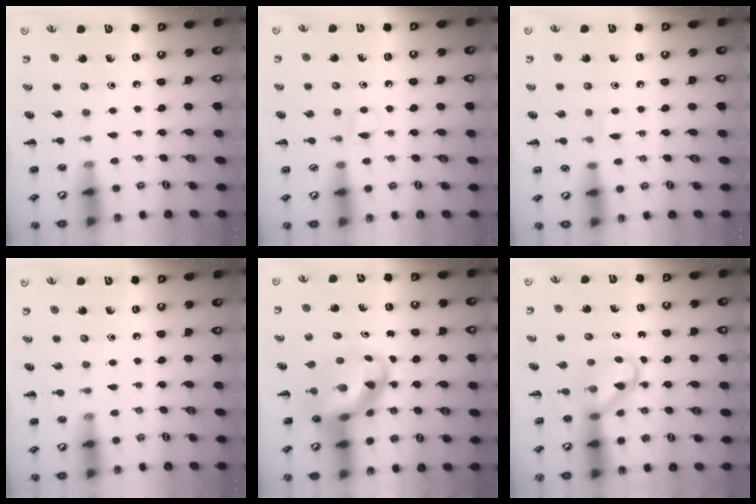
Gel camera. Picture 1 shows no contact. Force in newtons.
{"total": 3.2, "press": 3.0, "slide": 1.1}
{"total": 3.5, "press": 3.3, "slide": 1.3}
{"total": 0.0}
{"total": 7.4, "press": 7.1, "slide": 2.1}
{"total": 3.8, "press": 3.6, "slide": 1.0}